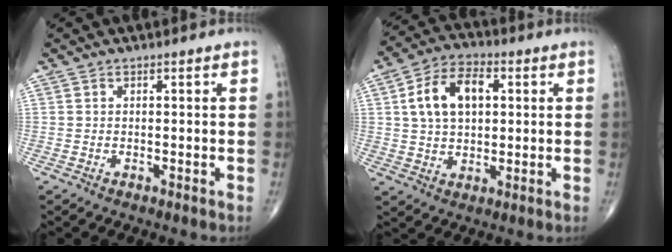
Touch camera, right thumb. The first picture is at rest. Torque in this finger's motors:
{"motor_torque": [0.18, 0.19, 0.55, -0.07, 0.23]}